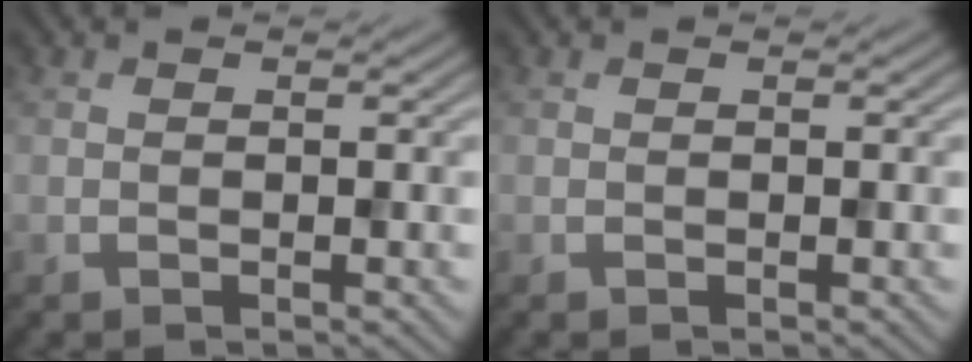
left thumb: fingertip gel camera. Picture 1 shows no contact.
{"total": 0.0}